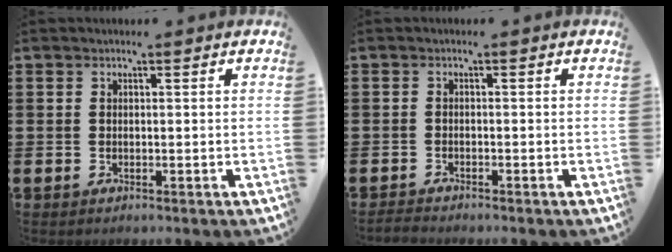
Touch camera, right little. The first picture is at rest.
{"total": 0.9, "force": [-0.9, 0.0, 0.1], "torque": [-0.005, -0.001, -0.019]}